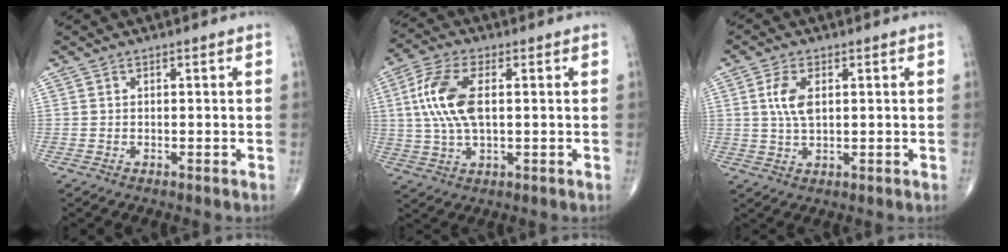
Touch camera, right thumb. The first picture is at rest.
{"total": 11.3, "force": [1.6, 5.3, 9.9], "torque": [-0.219, 0.008, 0.030]}
{"total": 5.3, "force": [1.2, 2.6, 4.5], "torque": [-0.097, -0.002, 0.023]}